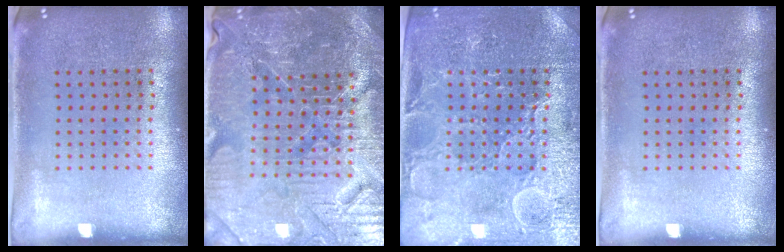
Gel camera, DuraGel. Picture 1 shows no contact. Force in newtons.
{"total": 5.5, "press": 5.2, "slide": 1.9}
{"total": 3.8, "press": 3.7, "slide": 0.9}
{"total": 0.0}